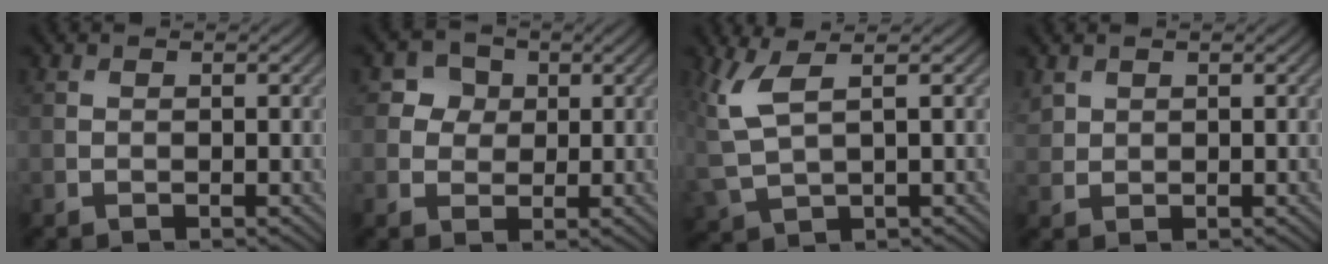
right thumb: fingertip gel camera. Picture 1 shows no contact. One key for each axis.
{"total": 3.3, "fx": 0.9, "fy": 3.0, "fz": 1.0, "tx": -0.023, "ty": 0.001, "tz": 0.010}
{"total": 5.3, "fx": 2.2, "fy": 2.1, "fz": 4.4, "tx": -0.125, "ty": 0.002, "tz": 0.047}
{"total": 1.5, "fx": 1.0, "fy": 1.0, "fz": 0.4, "tx": -0.017, "ty": 0.002, "tz": 0.025}